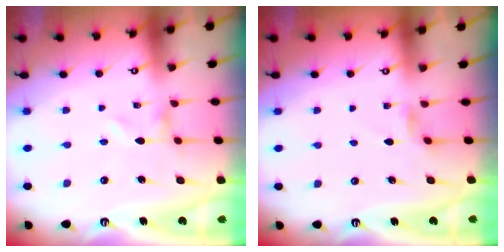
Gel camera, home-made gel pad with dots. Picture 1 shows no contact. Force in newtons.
{"total": 1.9, "press": 1.9, "slide": 0.3}